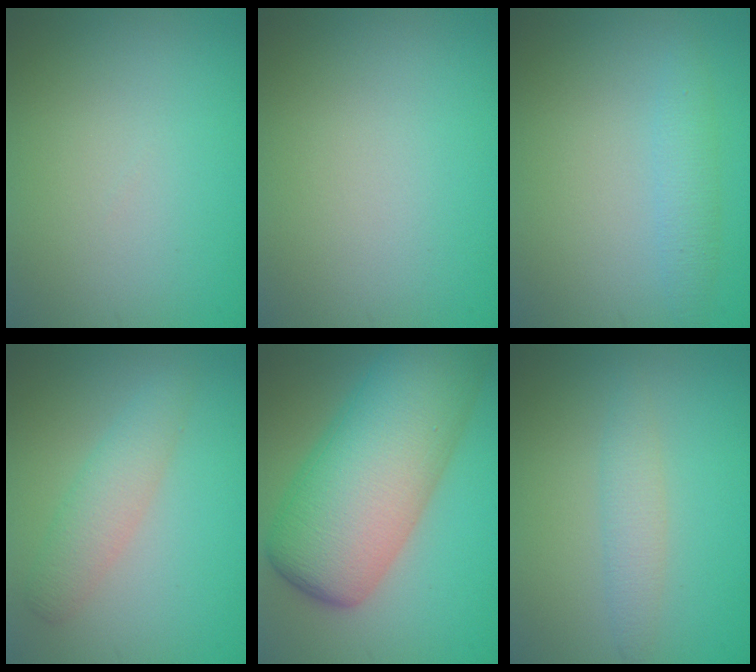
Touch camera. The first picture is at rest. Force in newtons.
{"total": 0.0}
{"total": 2.0, "press": 2.0, "slide": 0.1}
{"total": 2.9, "press": 2.9, "slide": 0.1}
{"total": 13.2, "press": 13.2, "slide": 0.4}
{"total": 2.0, "press": 2.0, "slide": 0.1}